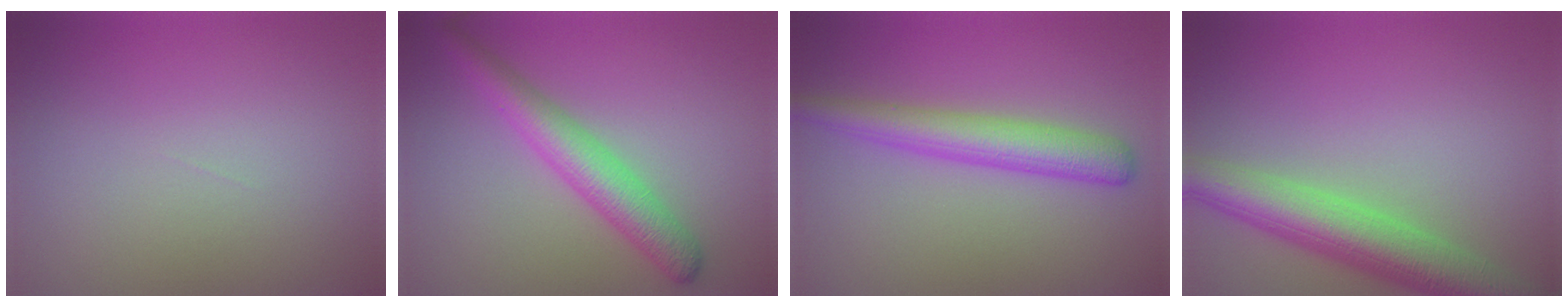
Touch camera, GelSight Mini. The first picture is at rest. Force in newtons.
{"total": 4.5, "press": 4.5, "slide": 0.1}
{"total": 4.2, "press": 4.2, "slide": 0.1}
{"total": 7.0, "press": 7.0, "slide": 0.4}